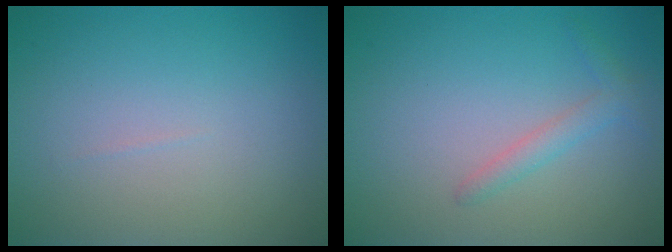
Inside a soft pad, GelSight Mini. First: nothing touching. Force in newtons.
{"total": 1.5, "press": 1.5, "slide": 0.1}